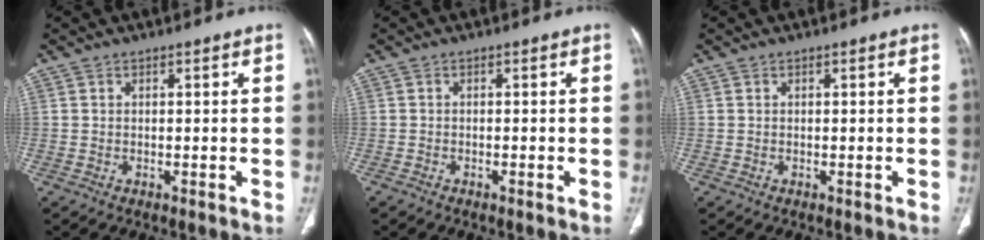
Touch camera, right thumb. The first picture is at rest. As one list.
[{"total": 0.8, "force": [-0.5, 0.2, 0.6], "torque": [-0.009, -0.001, -0.010]}, {"total": 0.0}]